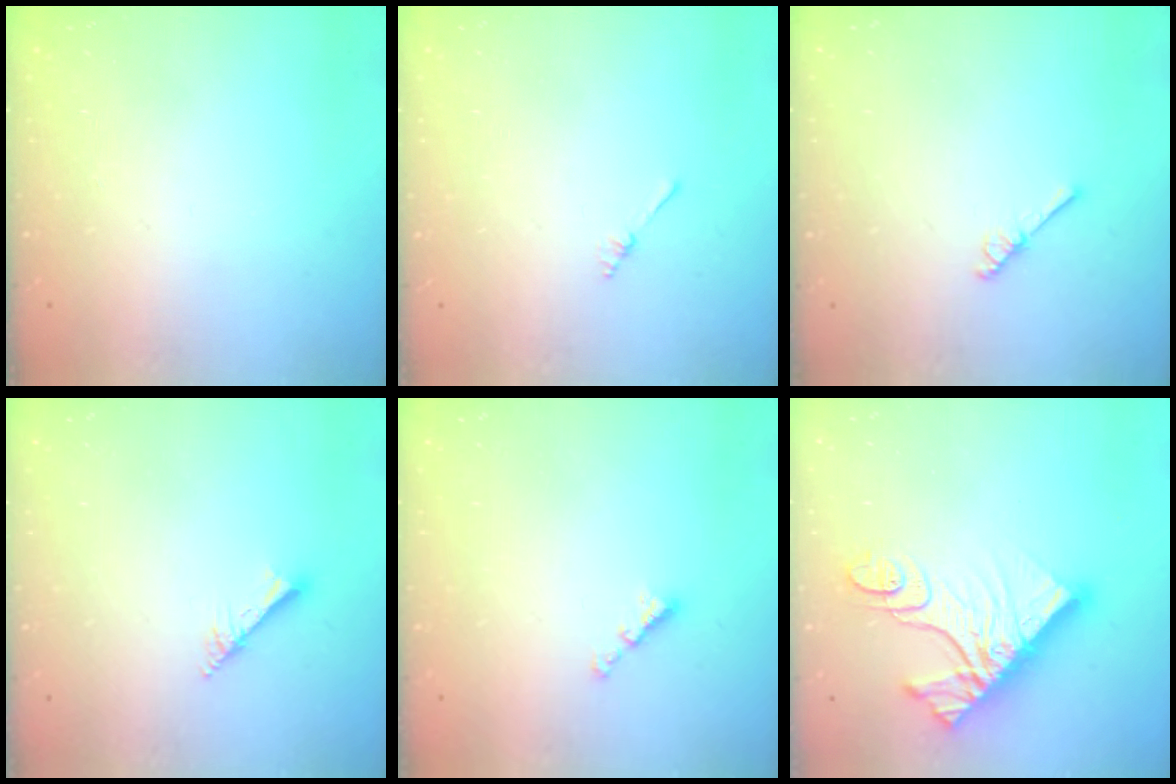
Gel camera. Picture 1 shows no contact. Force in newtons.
{"total": 2.0, "press": 2.0, "slide": 0.3}
{"total": 2.9, "press": 2.9, "slide": 0.3}
{"total": 2.8, "press": 2.8, "slide": 0.2}
{"total": 2.2, "press": 2.2, "slide": 0.5}
{"total": 17.3, "press": 17.2, "slide": 1.5}